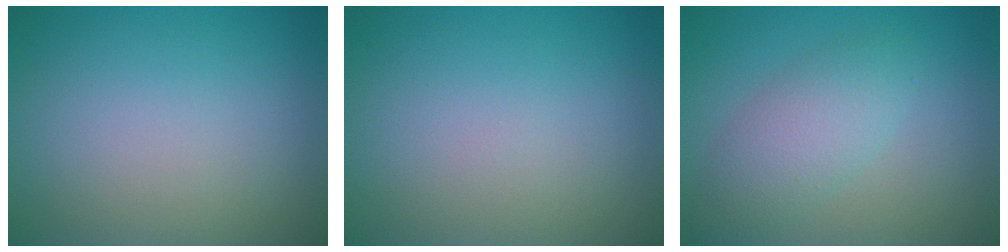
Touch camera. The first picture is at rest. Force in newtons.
{"total": 0.0}
{"total": 3.8, "press": 3.7, "slide": 0.3}